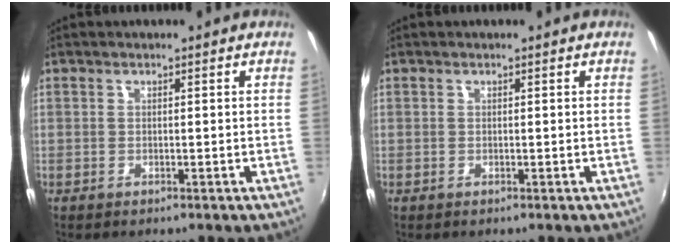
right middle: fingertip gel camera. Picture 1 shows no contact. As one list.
[{"total": 0.0}]